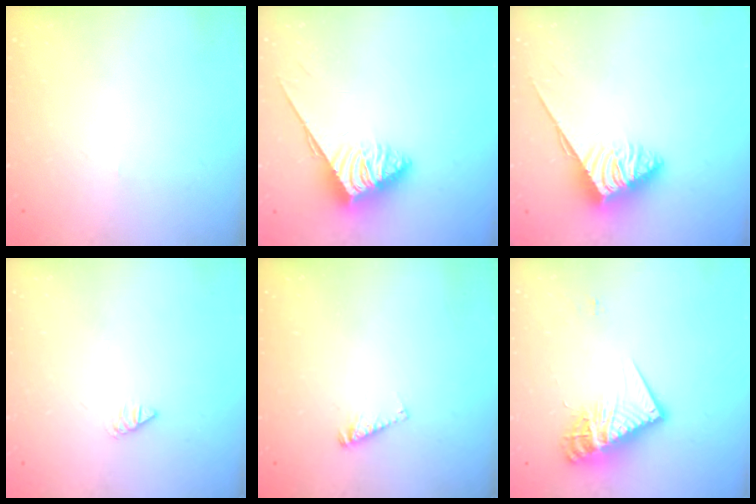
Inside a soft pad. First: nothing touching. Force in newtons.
{"total": 3.8, "press": 3.8, "slide": 0.6}
{"total": 3.8, "press": 3.7, "slide": 0.6}
{"total": 0.0}
{"total": 3.0, "press": 3.0, "slide": 0.3}
{"total": 17.8, "press": 17.8, "slide": 1.0}